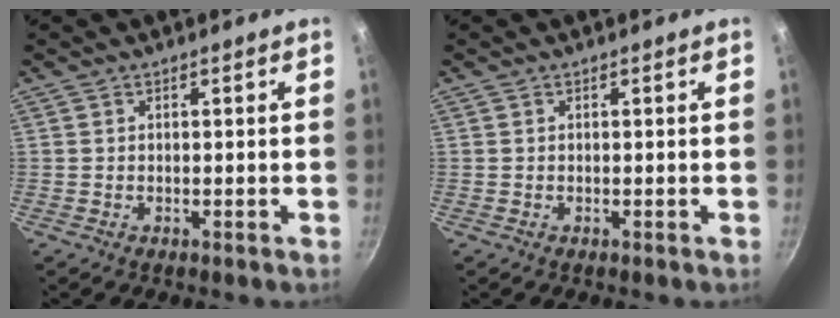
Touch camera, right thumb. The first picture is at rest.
{"total": 0.0}